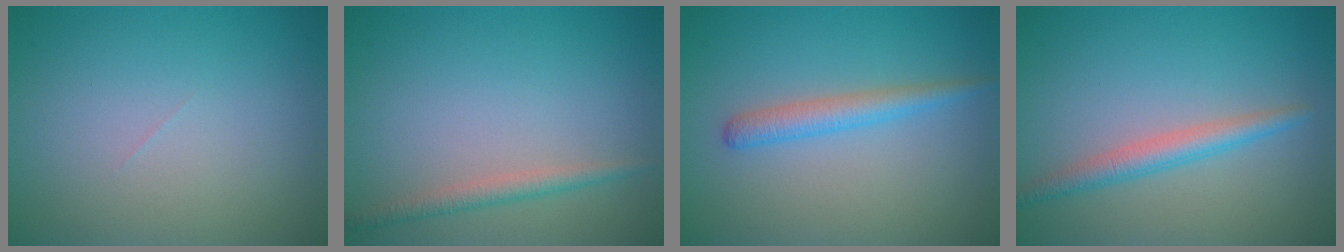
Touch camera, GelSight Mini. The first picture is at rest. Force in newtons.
{"total": 1.7, "press": 1.7, "slide": 0.1}
{"total": 2.4, "press": 2.4, "slide": 0.2}
{"total": 2.5, "press": 2.5, "slide": 0.0}